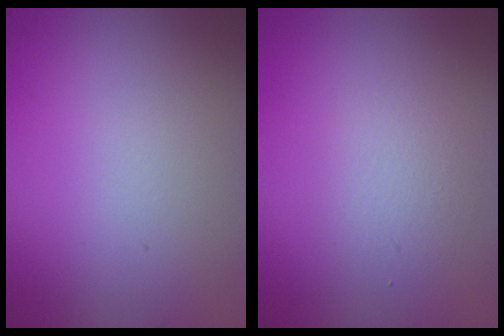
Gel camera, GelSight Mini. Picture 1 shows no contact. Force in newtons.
{"total": 1.7, "press": 1.7, "slide": 0.1}